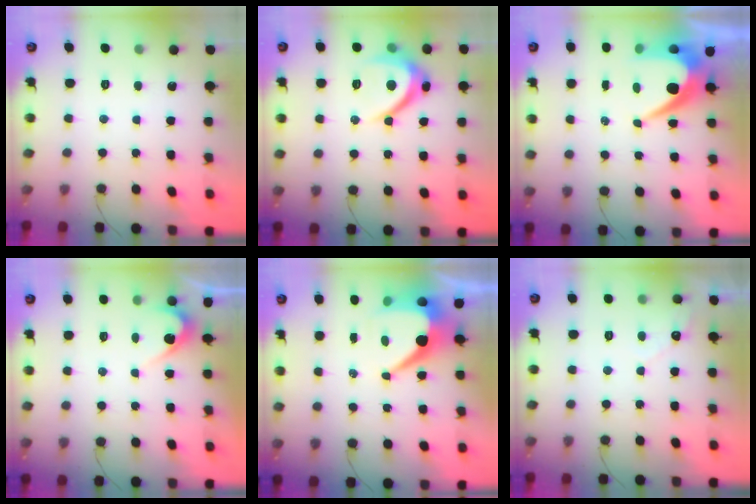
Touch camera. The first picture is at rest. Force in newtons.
{"total": 9.6, "press": 9.6, "slide": 0.9}
{"total": 8.2, "press": 8.2, "slide": 0.4}
{"total": 3.2, "press": 3.2, "slide": 0.3}
{"total": 10.8, "press": 10.8, "slide": 0.9}
{"total": 2.5, "press": 2.5, "slide": 0.1}